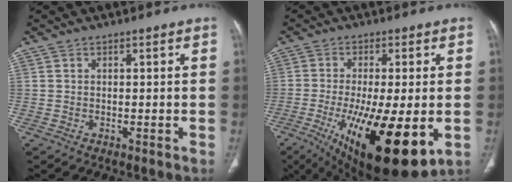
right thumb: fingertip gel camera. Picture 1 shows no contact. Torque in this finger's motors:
{"motor_torque": [2.40, 2.61, 1.89, 0.03, 0.59]}